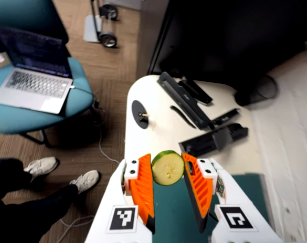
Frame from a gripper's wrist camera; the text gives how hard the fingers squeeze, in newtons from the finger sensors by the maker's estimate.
{"total": 9.2, "left": 9.2, "right": 9.1}